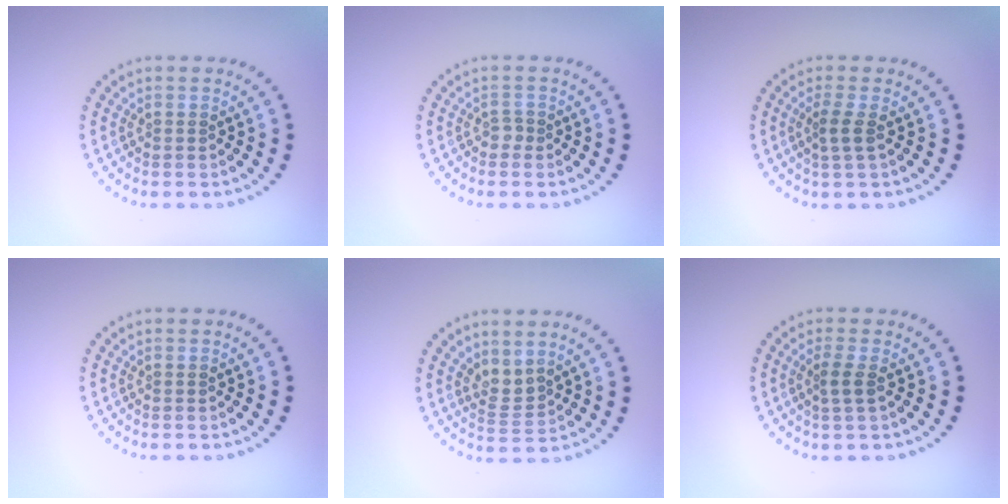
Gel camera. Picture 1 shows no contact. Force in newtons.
{"total": 0.9, "press": 0.7, "slide": 0.5}
{"total": 1.6, "press": 1.2, "slide": 1.0}
{"total": 0.0}
{"total": 2.0, "press": 1.4, "slide": 1.4}
{"total": 1.6, "press": 1.2, "slide": 1.0}